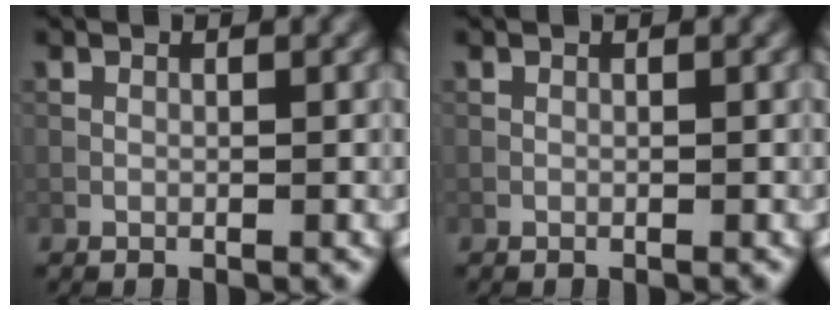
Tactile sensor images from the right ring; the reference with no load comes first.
{"total": 0.0}